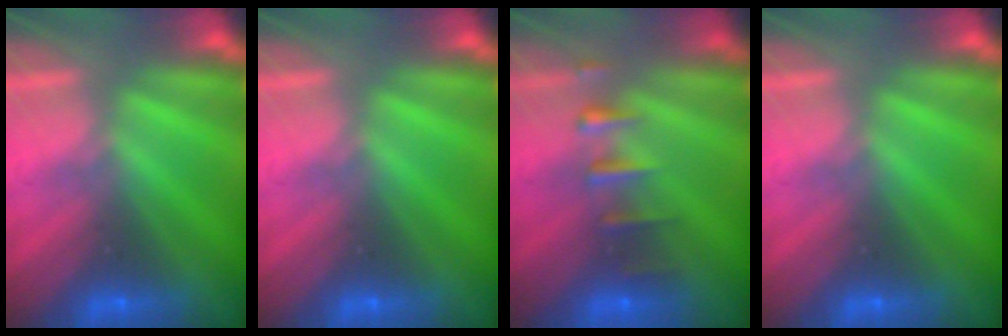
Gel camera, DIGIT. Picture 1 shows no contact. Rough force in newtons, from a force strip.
{"total": 0.0}
{"total": 2.4}
{"total": 0.0}